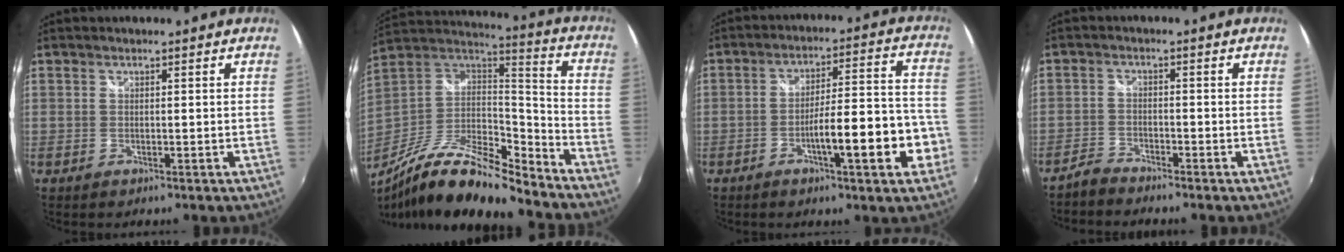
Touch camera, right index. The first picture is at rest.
{"total": 21.4, "force": [-15.8, 5.3, 13.5], "torque": [-0.252, -0.027, -0.287]}
{"total": 13.0, "force": [-5.0, 1.9, 11.8], "torque": [-0.182, 0.006, -0.070]}
{"total": 3.0, "force": [-2.9, 0.7, 0.4], "torque": [-0.019, -0.003, -0.061]}